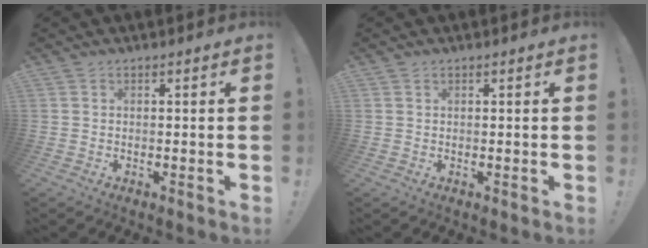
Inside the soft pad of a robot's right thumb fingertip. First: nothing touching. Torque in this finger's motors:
{"motor_torque": [-0.15, 0.20, 0.06, 0.00, 0.00]}